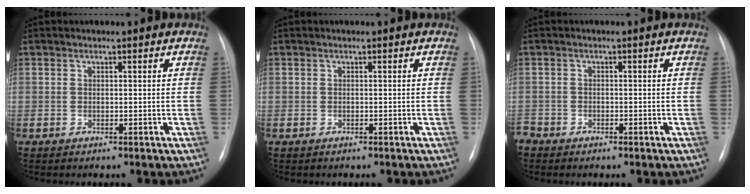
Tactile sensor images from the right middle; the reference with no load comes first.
{"total": 0.0}
{"total": 2.1, "force": [-1.6, 1.4, 0.4], "torque": [-0.008, 0.002, -0.027]}